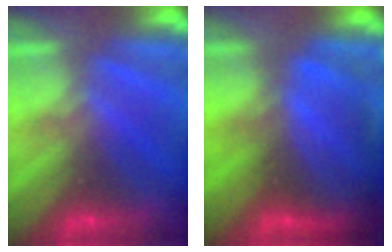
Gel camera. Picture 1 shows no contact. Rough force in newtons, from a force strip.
{"total": 8.4}